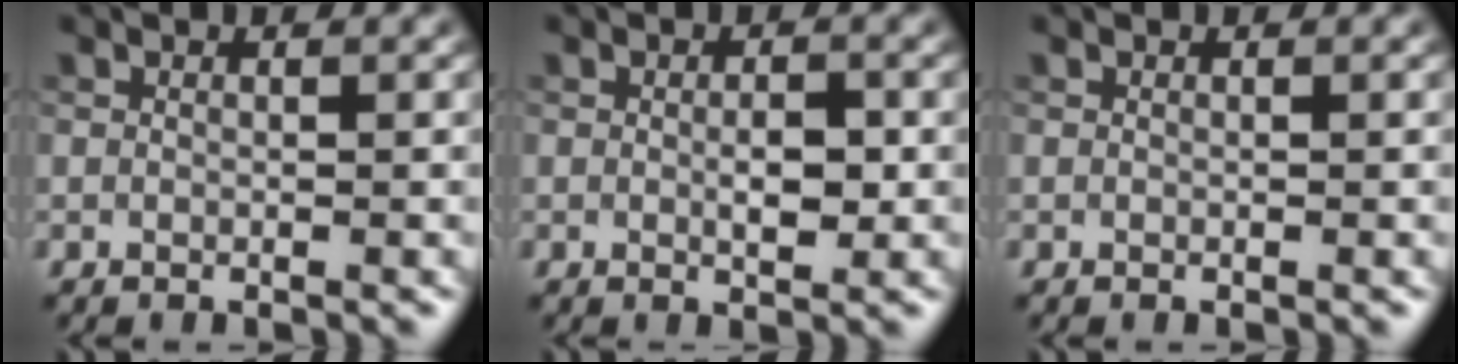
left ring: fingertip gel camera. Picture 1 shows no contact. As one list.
[{"total": 1.9, "force": [-0.1, 0.9, 1.7], "torque": [-0.027, -0.003, -0.001]}, {"total": 0.0}]